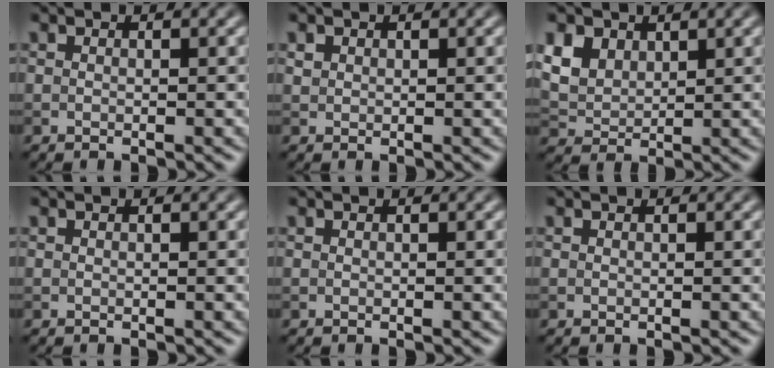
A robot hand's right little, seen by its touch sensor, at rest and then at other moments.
{"total": 0.7, "force": [0.4, 0.6, 0.1], "torque": [-0.001, -0.001, 0.009]}
{"total": 5.6, "force": [2.8, 3.9, 2.9], "torque": [-0.094, 0.011, 0.061]}
{"total": 0.0}
{"total": 0.0}
{"total": 0.0}